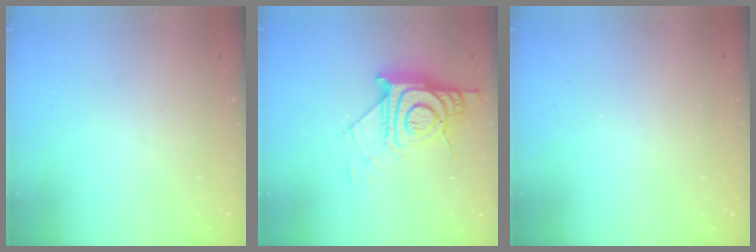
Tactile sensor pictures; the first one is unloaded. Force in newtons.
{"total": 15.1, "press": 15.0, "slide": 1.0}
{"total": 2.6, "press": 2.6, "slide": 0.4}